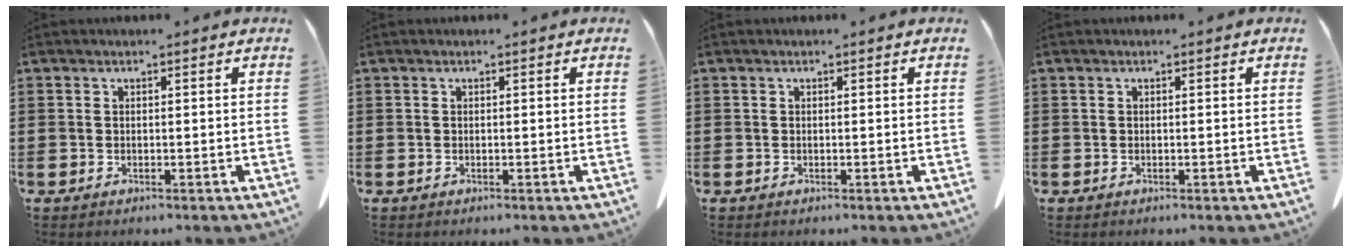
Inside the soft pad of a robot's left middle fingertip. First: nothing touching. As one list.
[{"total": 0.0}, {"total": 0.0}, {"total": 0.0}]